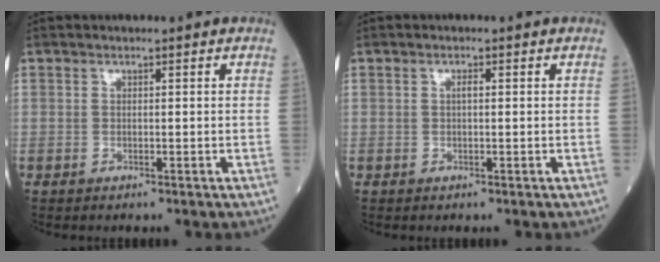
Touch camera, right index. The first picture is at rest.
{"total": 0.8, "force": [0.1, 0.2, 0.8], "torque": [-0.015, 0.002, 0.000]}